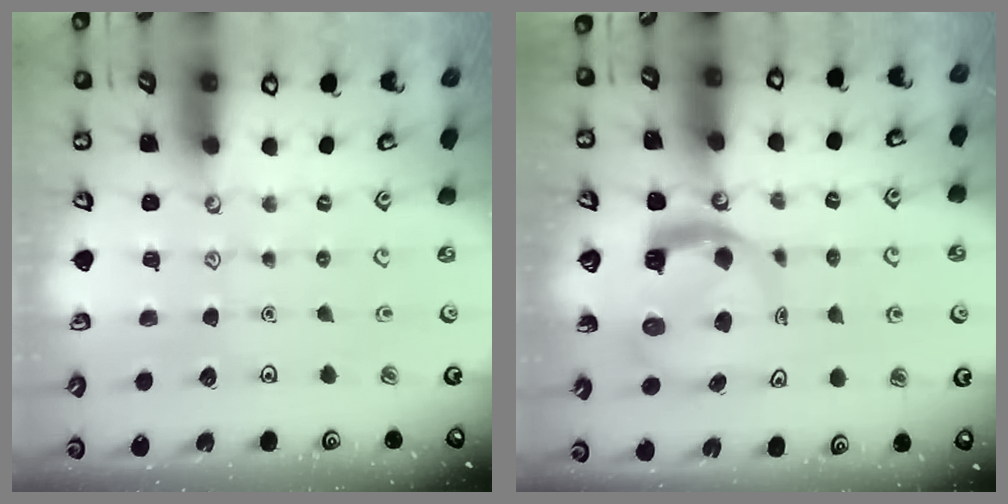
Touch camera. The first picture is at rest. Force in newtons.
{"total": 7.5, "press": 7.4, "slide": 1.0}